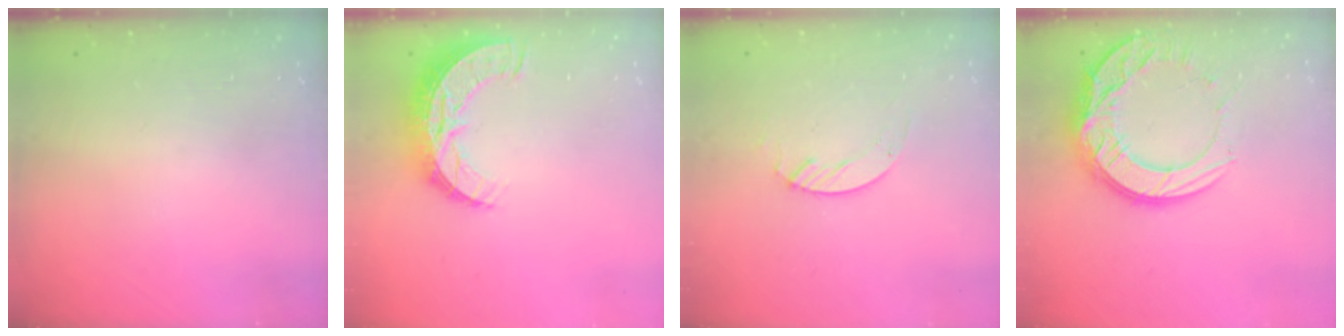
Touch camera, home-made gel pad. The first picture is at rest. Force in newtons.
{"total": 10.3, "press": 10.3, "slide": 0.9}
{"total": 2.4, "press": 2.4, "slide": 0.2}
{"total": 17.2, "press": 17.2, "slide": 1.0}